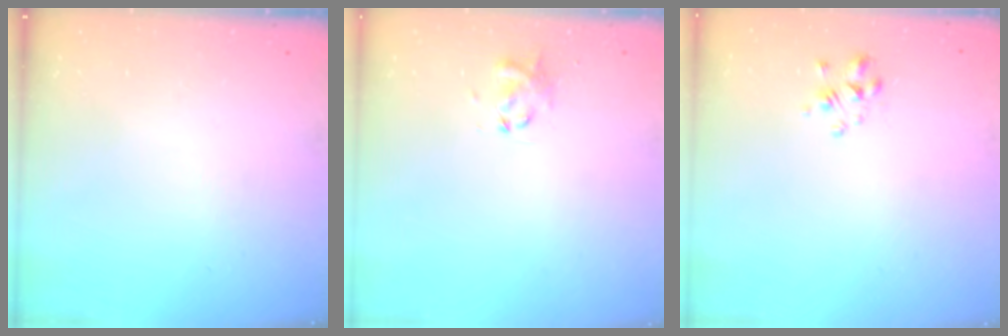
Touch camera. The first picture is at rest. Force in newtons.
{"total": 2.9, "press": 2.8, "slide": 1.0}
{"total": 2.0, "press": 1.8, "slide": 0.9}